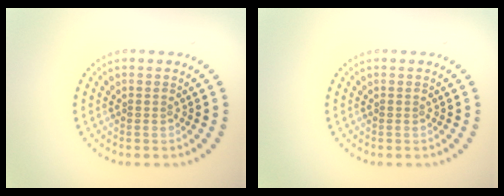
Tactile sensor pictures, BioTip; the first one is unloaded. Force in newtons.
{"total": 0.0}